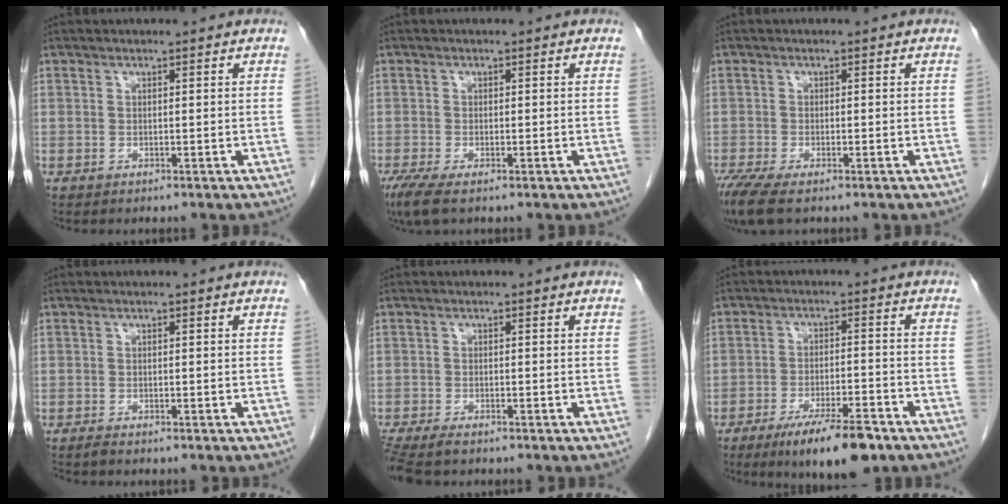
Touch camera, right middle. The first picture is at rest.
{"total": 3.8, "force": [-2.4, 1.0, 2.8], "torque": [-0.061, -0.013, -0.042]}
{"total": 5.3, "force": [-3.6, 1.4, 3.6], "torque": [-0.074, -0.017, -0.064]}
{"total": 0.6, "force": [-0.6, -0.1, 0.1], "torque": [-0.008, -0.002, -0.013]}
{"total": 5.0, "force": [-4.1, 1.0, 2.6], "torque": [-0.045, -0.013, -0.069]}
{"total": 10.3, "force": [-7.0, 2.0, 7.3], "torque": [-0.116, -0.015, -0.111]}